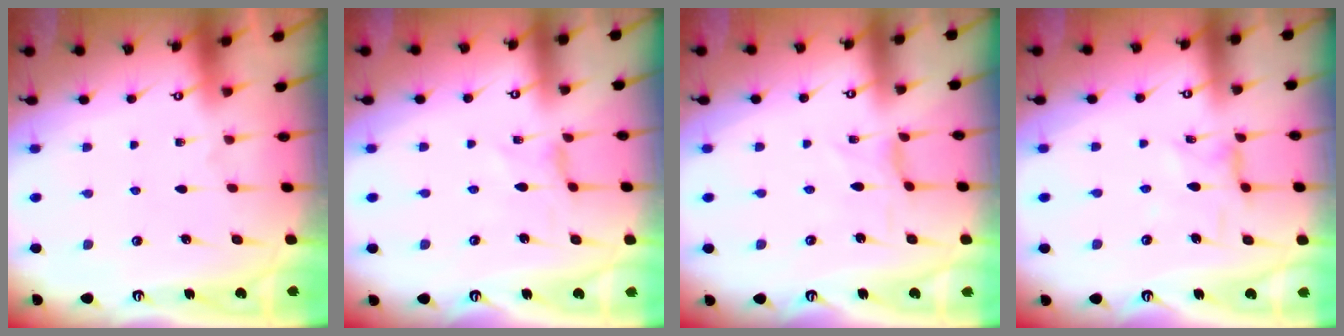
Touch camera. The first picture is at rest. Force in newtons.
{"total": 0.0}
{"total": 0.6, "press": 0.6, "slide": 0.2}
{"total": 1.7, "press": 1.6, "slide": 0.2}